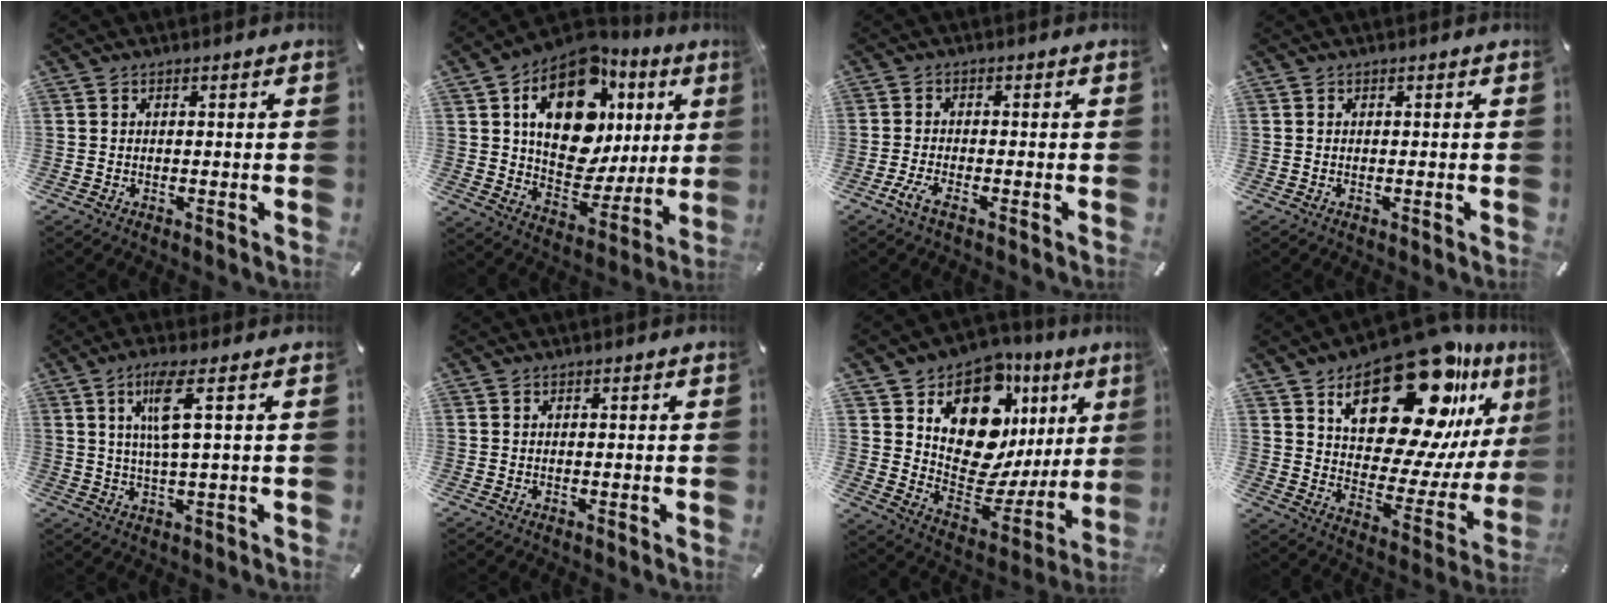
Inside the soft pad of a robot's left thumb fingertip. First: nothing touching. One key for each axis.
{"total": 20.3, "fx": 7.8, "fy": 13.6, "fz": 13.0, "tx": -0.194, "ty": -0.036, "tz": 0.139}
{"total": 3.3, "fx": -1.8, "fy": 0.9, "fz": 2.6, "tx": -0.055, "ty": -0.001, "tz": -0.034}
{"total": 0.0}
{"total": 8.0, "fx": 2.6, "fy": 1.0, "fz": 7.5, "tx": -0.150, "ty": 0.002, "tz": 0.039}
{"total": 0.0}
{"total": 15.7, "fx": 7.5, "fy": 10.4, "fz": 9.0, "tx": -0.126, "ty": -0.080, "tz": 0.126}
{"total": 28.3, "fx": 17.3, "fy": 13.2, "fz": 18.0, "tx": -0.251, "ty": -0.117, "tz": 0.294}